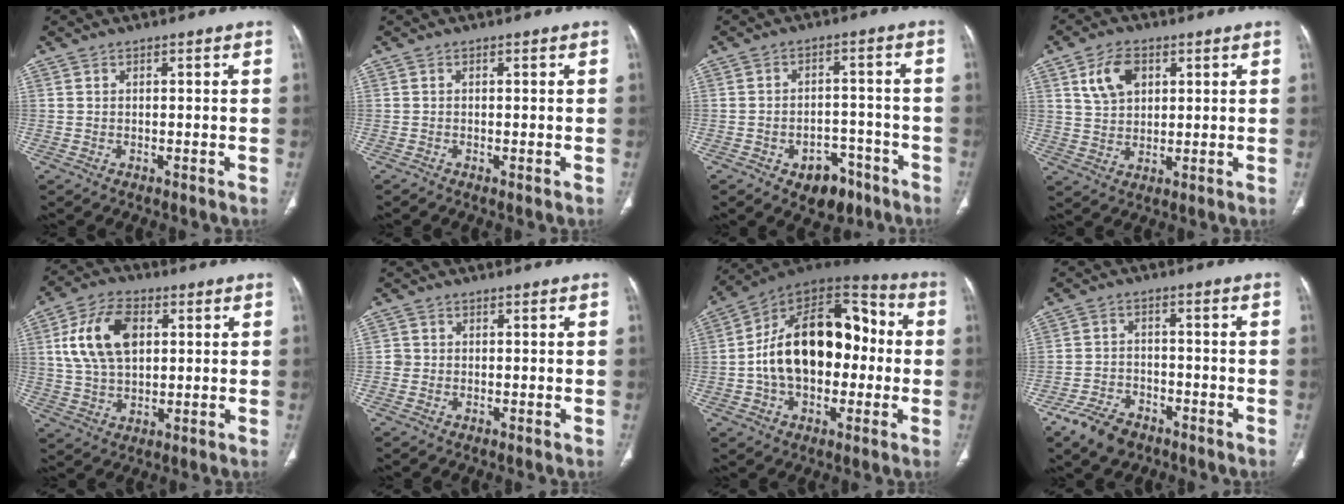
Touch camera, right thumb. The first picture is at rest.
{"total": 0.6, "force": [-0.3, 0.2, 0.5], "torque": [-0.007, -0.002, -0.005]}
{"total": 8.2, "force": [-4.7, 5.4, 4.0], "torque": [-0.027, 0.042, -0.061]}
{"total": 7.7, "force": [3.1, 5.1, 4.8], "torque": [-0.072, -0.008, 0.062]}
{"total": 13.3, "force": [3.3, 8.2, 10.0], "torque": [-0.180, 0.005, 0.061]}
{"total": 1.4, "force": [-0.2, 1.3, 0.2], "torque": [0.005, 0.006, -0.005]}
{"total": 23.0, "force": [-0.6, 14.5, 17.9], "torque": [-0.270, 0.046, -0.010]}
{"total": 7.7, "force": [-5.3, 4.4, 3.5], "torque": [-0.061, 0.021, -0.093]}